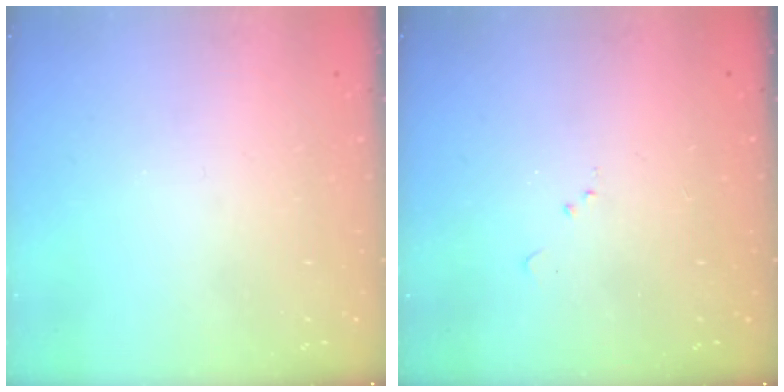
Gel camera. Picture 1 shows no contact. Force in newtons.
{"total": 5.7, "press": 5.7, "slide": 0.8}